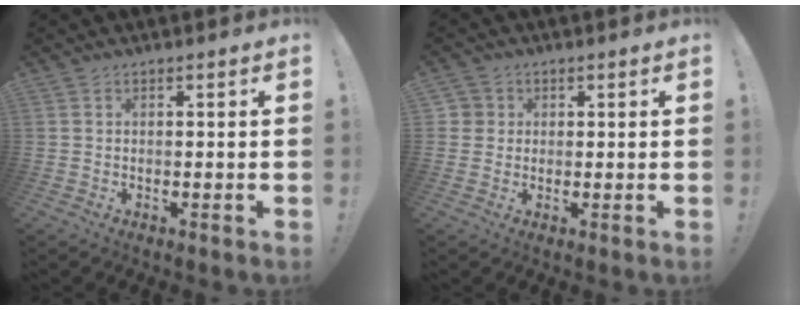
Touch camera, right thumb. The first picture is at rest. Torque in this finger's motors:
{"motor_torque": [0.08, 0.04, 0.14, -0.04, -0.05]}